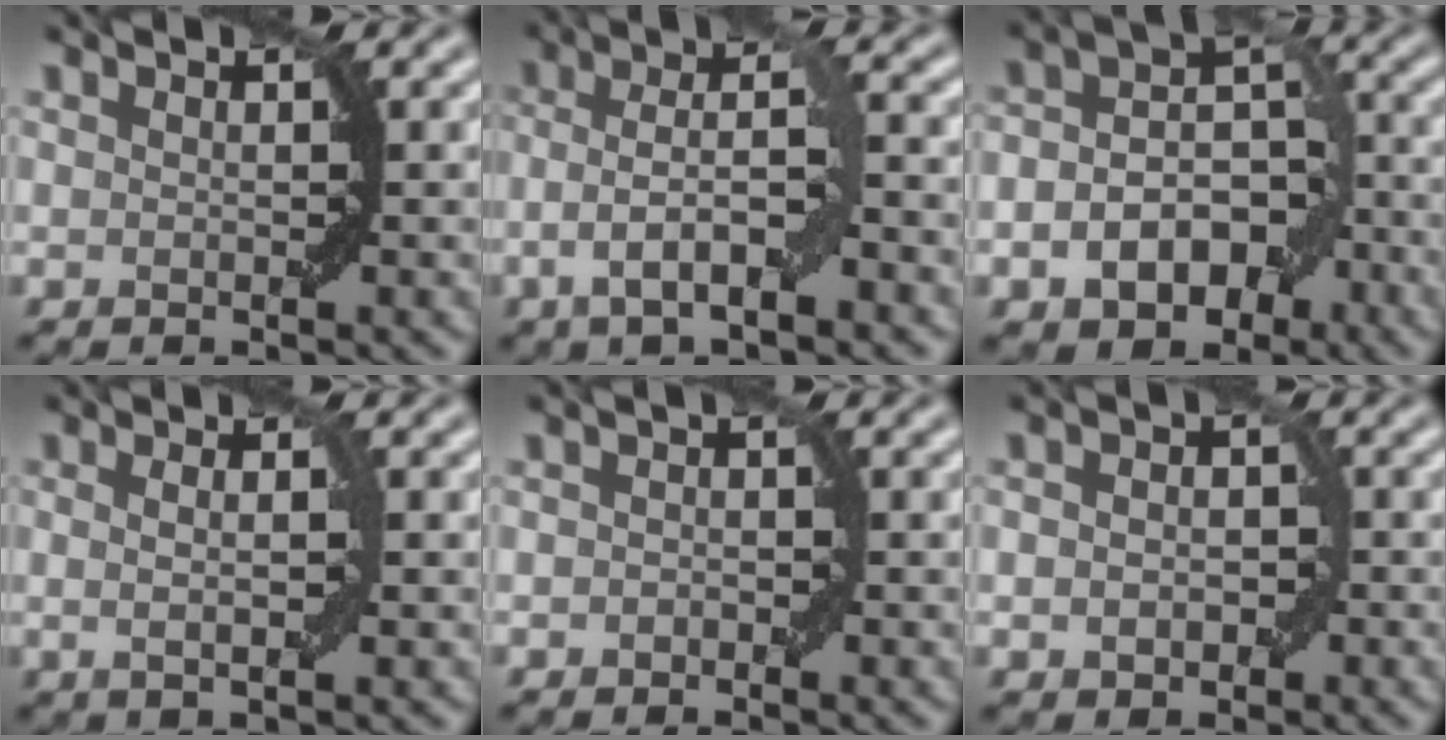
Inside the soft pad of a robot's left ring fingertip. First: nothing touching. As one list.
[{"total": 6.1, "force": [-2.1, 1.8, 5.4], "torque": [-0.100, 0.010, -0.040]}, {"total": 7.2, "force": [-2.7, 4.8, 4.6], "torque": [-0.075, -0.008, -0.043]}, {"total": 2.2, "force": [0.2, 0.5, 2.1], "torque": [-0.037, 0.000, 0.000]}, {"total": 1.0, "force": [-0.3, 0.7, 0.6], "torque": [-0.008, 0.001, -0.007]}, {"total": 2.9, "force": [-0.4, 2.1, 1.9], "torque": [-0.013, 0.001, -0.012]}]